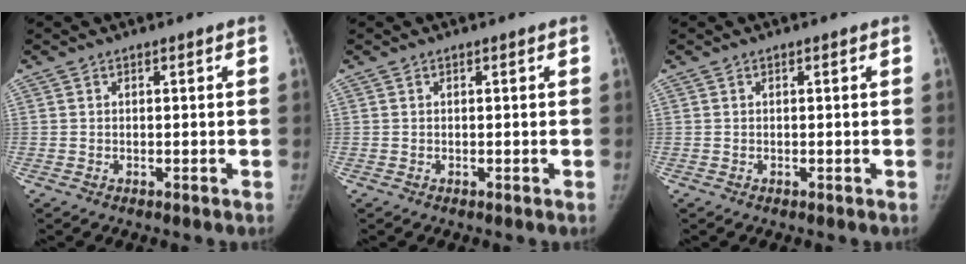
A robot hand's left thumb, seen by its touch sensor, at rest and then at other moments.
{"total": 0.0}
{"total": 0.0}